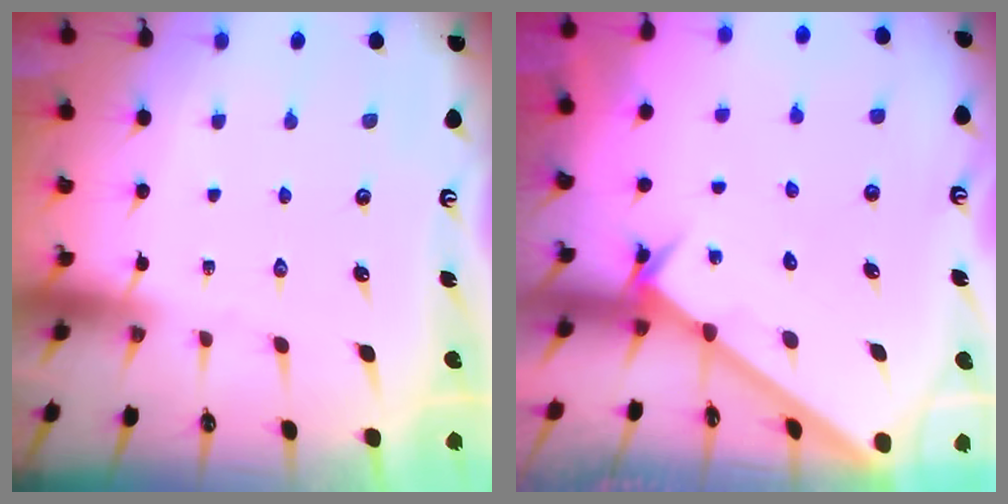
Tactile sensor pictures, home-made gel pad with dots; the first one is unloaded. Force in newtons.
{"total": 2.2, "press": 2.2, "slide": 0.2}